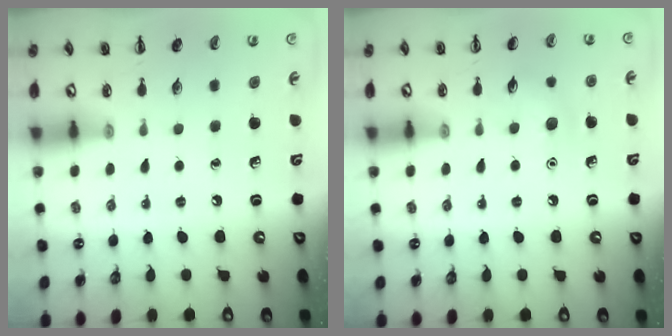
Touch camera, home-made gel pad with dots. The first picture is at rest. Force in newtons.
{"total": 6.9, "press": 6.7, "slide": 1.6}